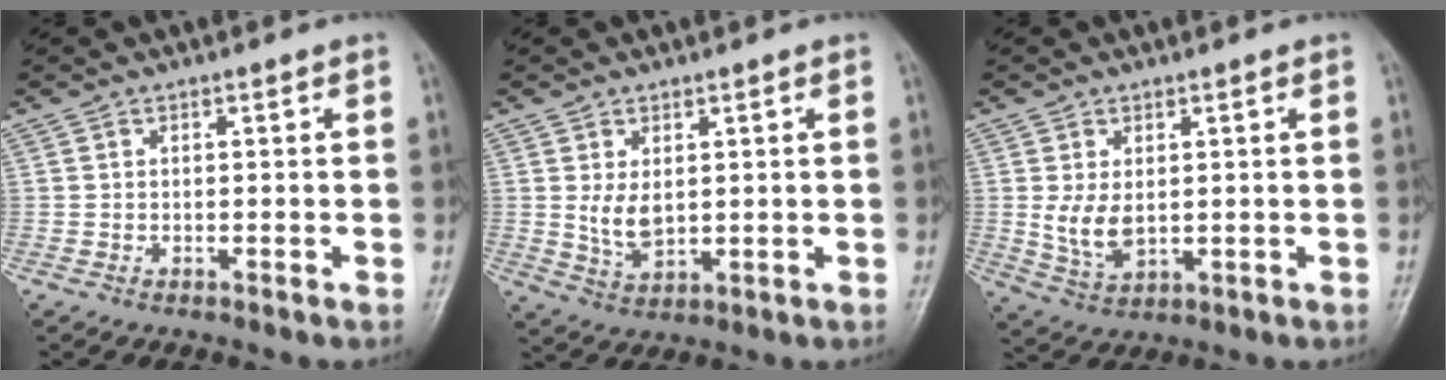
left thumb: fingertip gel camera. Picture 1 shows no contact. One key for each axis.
{"total": 4.8, "fx": 1.0, "fy": 2.9, "fz": 3.7, "tx": -0.057, "ty": -0.013, "tz": 0.028}
{"total": 5.6, "fx": 0.6, "fy": 3.5, "fz": 4.3, "tx": -0.075, "ty": -0.012, "tz": 0.023}